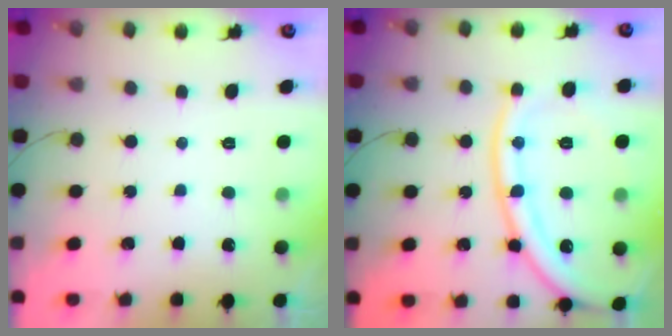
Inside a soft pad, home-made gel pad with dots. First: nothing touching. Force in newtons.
{"total": 17.8, "press": 17.7, "slide": 1.8}